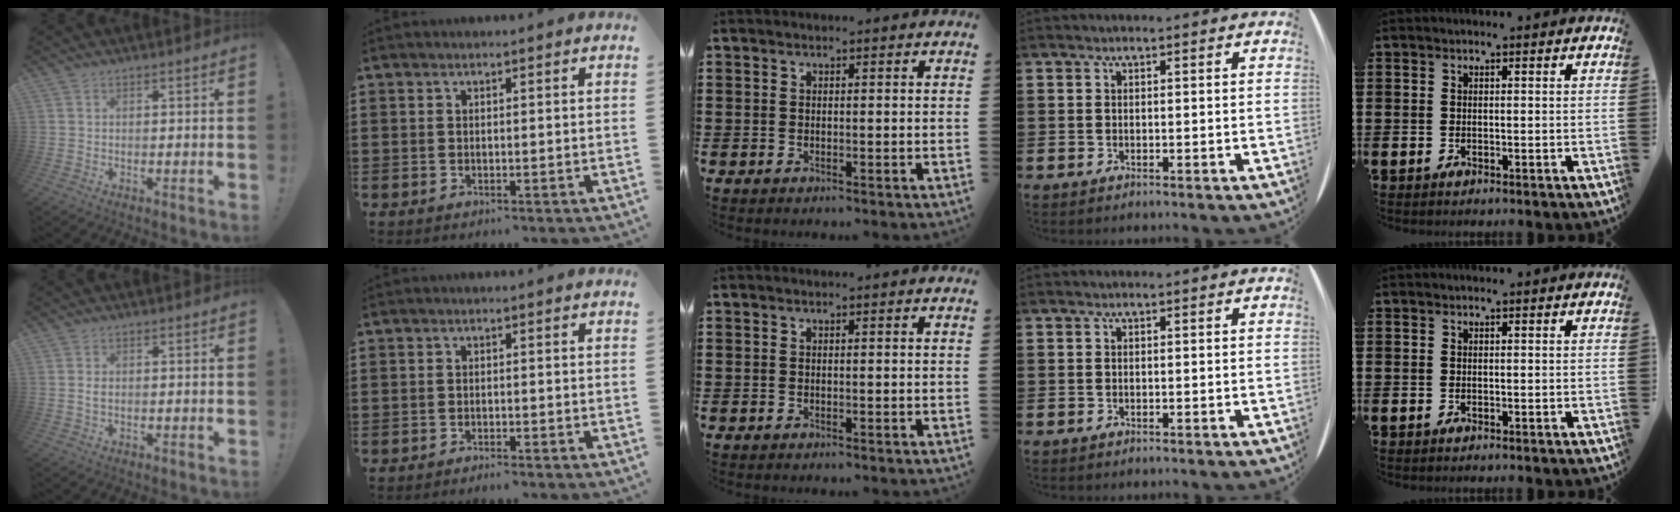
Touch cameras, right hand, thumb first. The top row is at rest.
{"thumb": {"total": 1.1, "force": [0.0, 0.6, 0.9], "torque": [-0.013, 0.001, -0.002]}, "index": {"total": 0.8, "force": [-0.8, 0.0, 0.1], "torque": [-0.005, -0.002, -0.015]}}